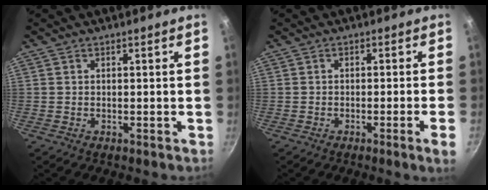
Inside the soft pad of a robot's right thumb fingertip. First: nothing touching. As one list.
[{"total": 3.3, "force": [-1.4, -0.6, 2.9], "torque": [-0.052, 0.007, -0.019]}]